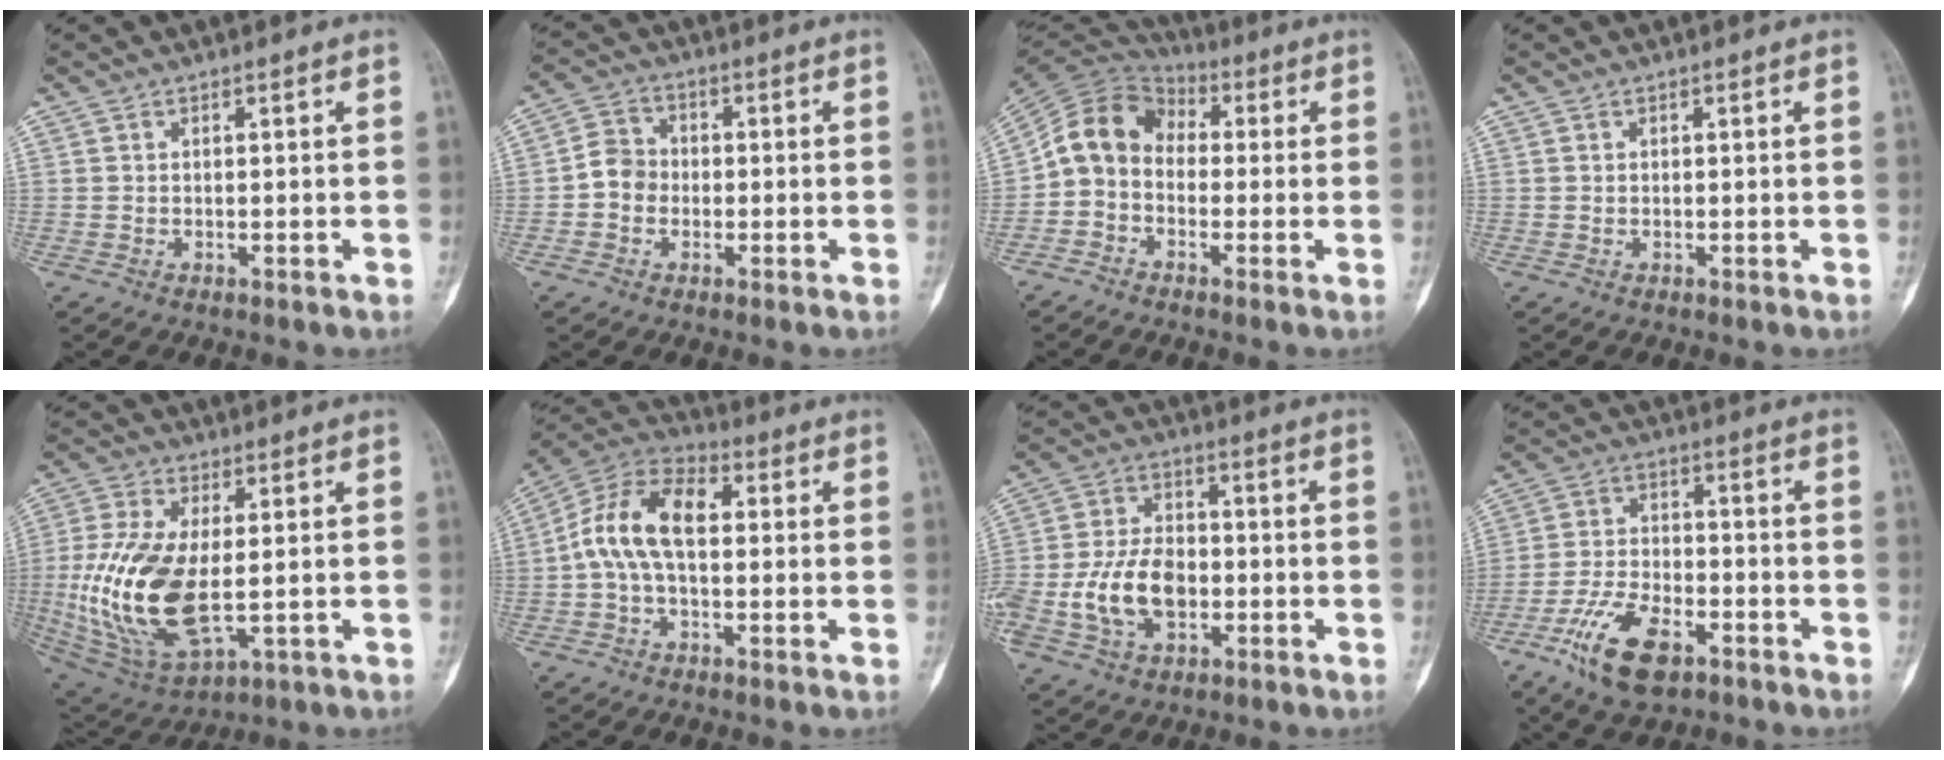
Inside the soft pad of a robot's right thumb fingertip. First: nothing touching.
{"total": 5.5, "force": [-1.1, 4.8, 2.3], "torque": [-0.018, 0.017, -0.033]}
{"total": 10.4, "force": [-1.2, 8.6, 5.8], "torque": [-0.094, 0.044, -0.042]}
{"total": 0.0}
{"total": 19.4, "force": [-1.3, 10.1, 16.5], "torque": [-0.345, -0.012, -0.008]}
{"total": 13.2, "force": [0.6, 7.8, 10.6], "torque": [-0.194, 0.040, -0.002]}
{"total": 13.3, "force": [-3.2, 8.9, 9.4], "torque": [-0.164, 0.024, -0.057]}
{"total": 12.4, "force": [-7.0, 6.0, 8.3], "torque": [-0.150, 0.024, -0.129]}